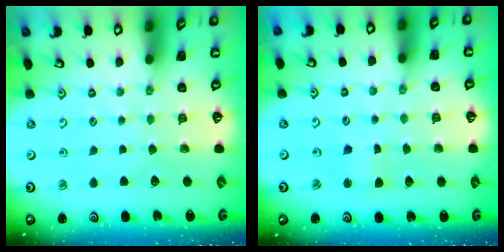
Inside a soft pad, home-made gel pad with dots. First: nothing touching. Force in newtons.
{"total": 3.0, "press": 3.0, "slide": 0.3}